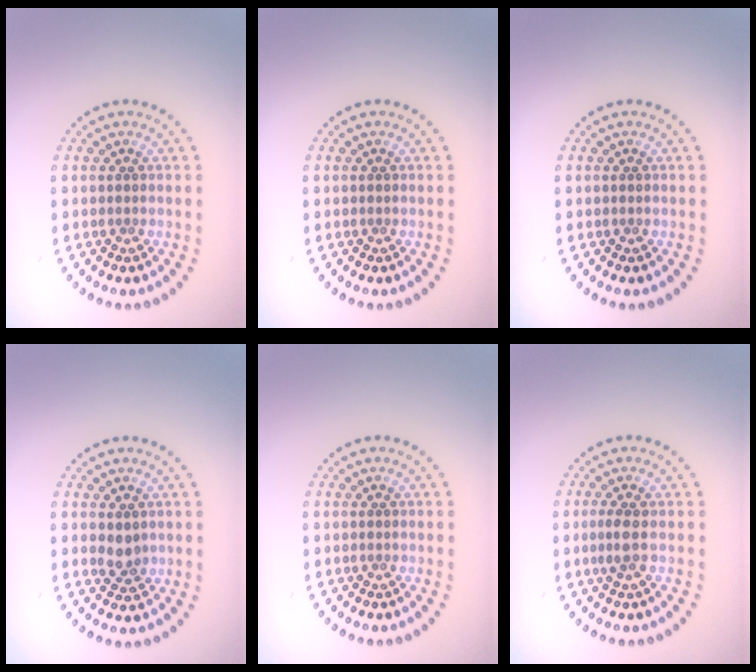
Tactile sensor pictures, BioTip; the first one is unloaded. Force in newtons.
{"total": 0.0}
{"total": 0.0}
{"total": 1.9, "press": 1.8, "slide": 0.6}
{"total": 0.0}
{"total": 1.3, "press": 1.1, "slide": 0.6}